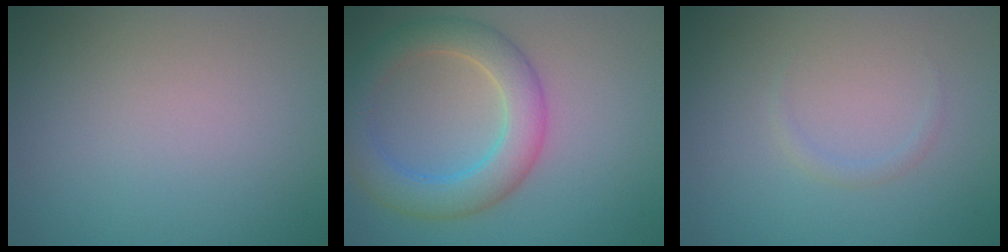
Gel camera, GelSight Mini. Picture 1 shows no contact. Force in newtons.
{"total": 5.6, "press": 5.6, "slide": 0.5}
{"total": 0.7, "press": 0.7, "slide": 0.1}